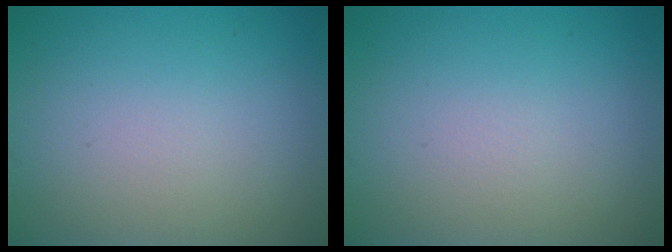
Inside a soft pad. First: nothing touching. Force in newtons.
{"total": 0.0}